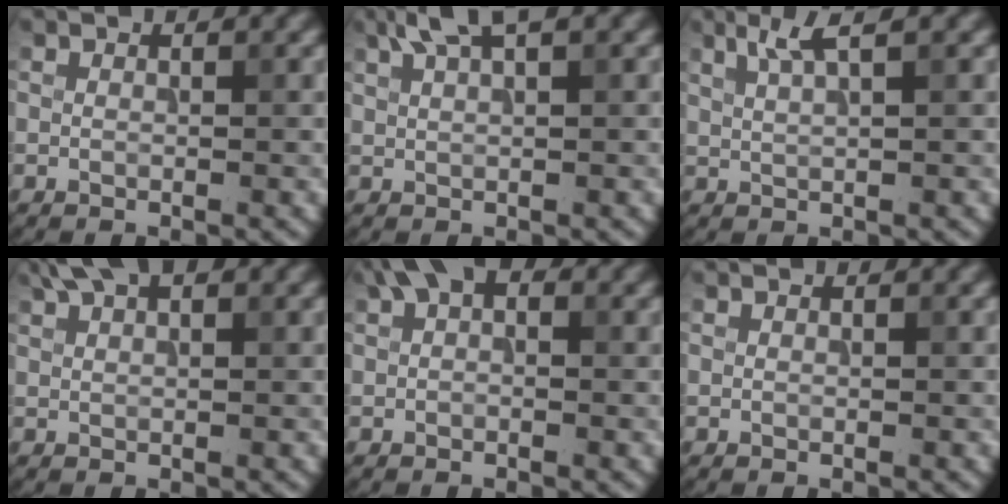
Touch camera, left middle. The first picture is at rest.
{"total": 3.2, "force": [2.1, 0.7, 2.3], "torque": [-0.038, 0.007, 0.039]}
{"total": 2.6, "force": [1.6, 0.4, 2.0], "torque": [-0.032, 0.003, 0.031]}
{"total": 3.1, "force": [2.1, 1.0, 2.0], "torque": [-0.030, 0.007, 0.040]}
{"total": 3.1, "force": [1.4, 1.7, 2.2], "torque": [-0.030, 0.011, 0.014]}
{"total": 0.0}